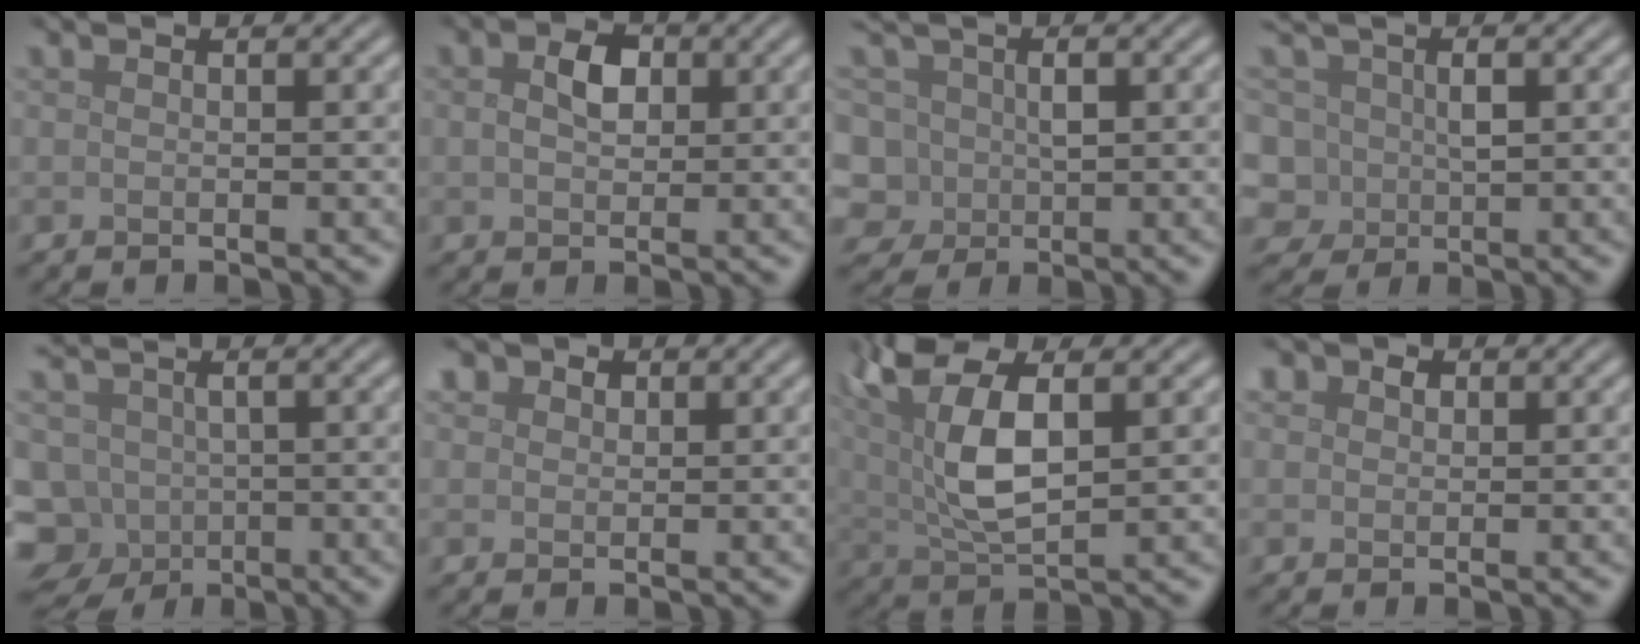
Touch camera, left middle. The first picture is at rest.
{"total": 2.7, "force": [0.5, 1.9, 1.8], "torque": [-0.039, 0.004, 0.008]}
{"total": 5.3, "force": [-0.3, 4.5, 2.8], "torque": [-0.051, 0.022, -0.015]}
{"total": 4.4, "force": [0.1, 3.5, 2.6], "torque": [-0.045, 0.008, 0.006]}
{"total": 6.8, "force": [-2.8, 5.6, 2.7], "torque": [-0.063, -0.007, -0.044]}
{"total": 2.6, "force": [1.6, 1.9, 1.0], "torque": [-0.023, 0.004, 0.017]}
{"total": 8.7, "force": [2.3, 3.9, 7.4], "torque": [-0.160, 0.015, 0.040]}
{"total": 2.0, "force": [1.0, 1.5, 0.8], "torque": [-0.011, 0.007, 0.004]}